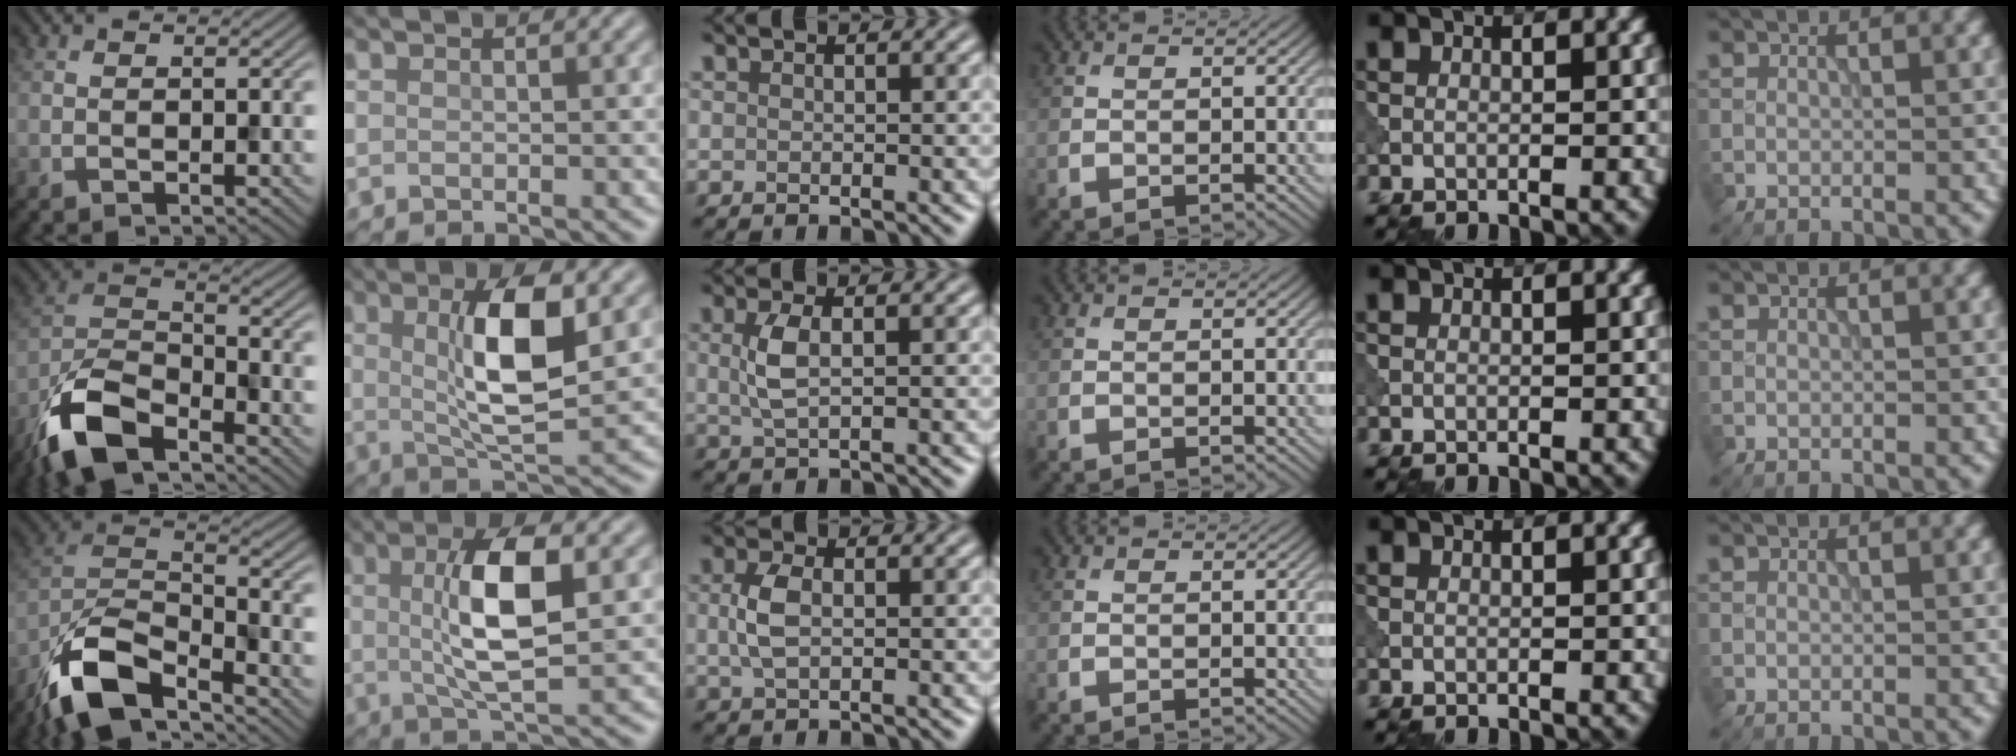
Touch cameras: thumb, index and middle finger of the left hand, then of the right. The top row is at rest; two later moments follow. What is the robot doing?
{"motion": "shake", "object": "bell"}